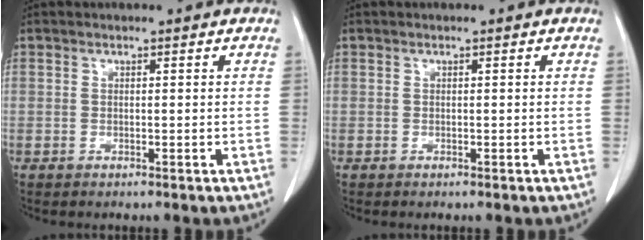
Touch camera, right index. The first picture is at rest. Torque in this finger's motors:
{"motor_torque": [0.05, -0.04, -0.01, 0.01]}